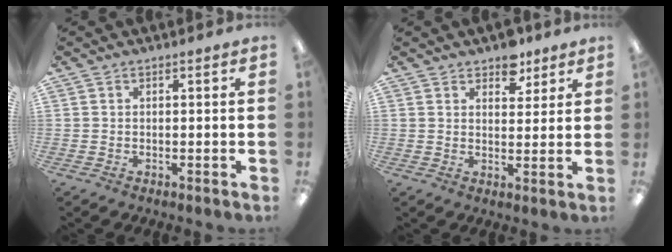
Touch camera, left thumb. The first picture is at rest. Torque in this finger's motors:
{"motor_torque": [0.48, 0.39, 0.31, -0.28, 0.03]}